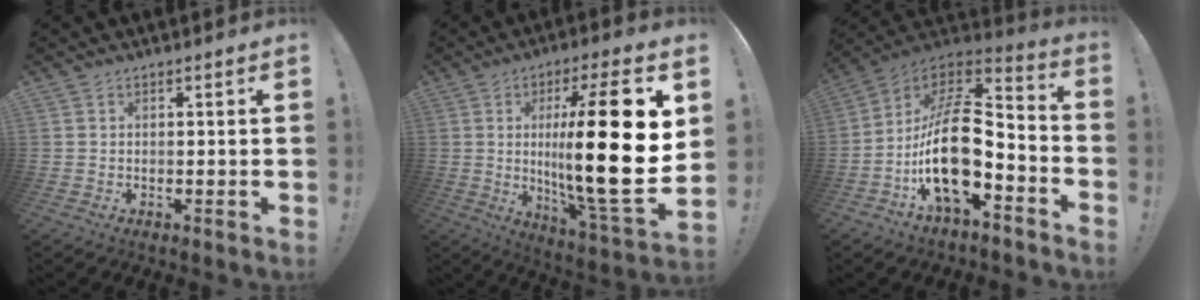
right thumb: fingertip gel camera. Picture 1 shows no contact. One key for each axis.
{"total": 26.5, "fx": 1.9, "fy": 5.1, "fz": 26.0, "tx": -0.437, "ty": -0.025, "tz": 0.023}
{"total": 21.1, "fx": -4.6, "fy": 10.0, "fz": 18.0, "tx": -0.350, "ty": 0.021, "tz": -0.075}